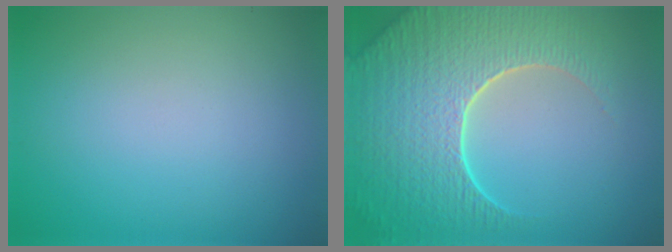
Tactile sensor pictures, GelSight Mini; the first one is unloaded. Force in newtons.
{"total": 9.4, "press": 6.6, "slide": 6.6}